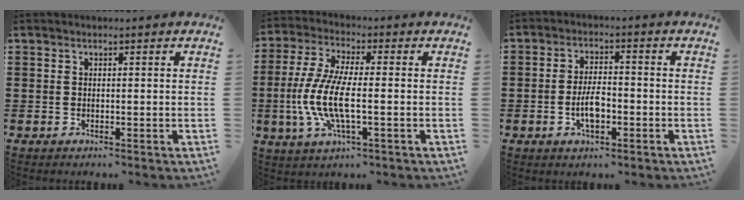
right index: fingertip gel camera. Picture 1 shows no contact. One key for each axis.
{"total": 9.1, "fx": -2.1, "fy": 2.7, "fz": 8.4, "tx": -0.197, "ty": -0.016, "tz": -0.048}
{"total": 5.1, "fx": -1.4, "fy": 2.2, "fz": 4.4, "tx": -0.090, "ty": 0.004, "tz": -0.029}